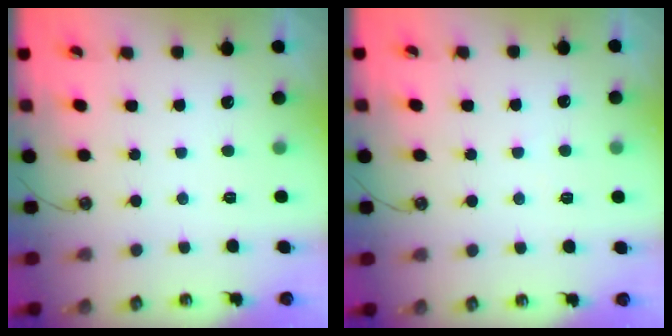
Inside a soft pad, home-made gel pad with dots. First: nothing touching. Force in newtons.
{"total": 2.5, "press": 2.5, "slide": 0.2}